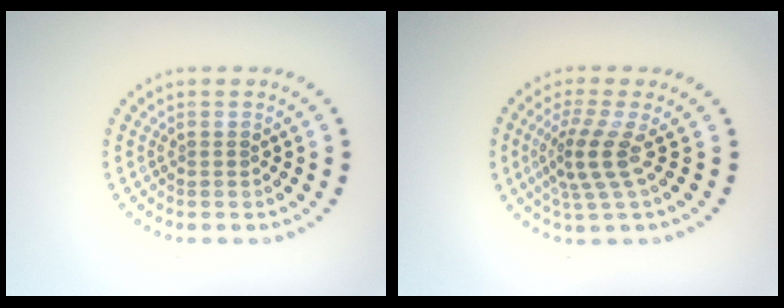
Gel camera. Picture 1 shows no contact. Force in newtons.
{"total": 3.4, "press": 2.4, "slide": 2.4}